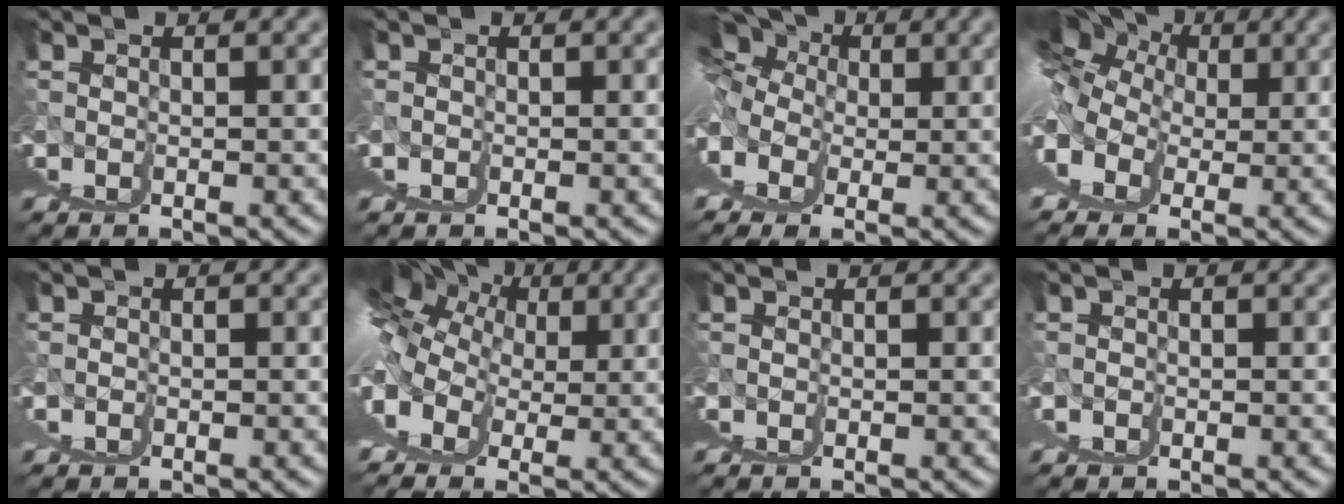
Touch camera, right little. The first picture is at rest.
{"total": 0.6, "force": [0.4, -0.3, -0.2], "torque": [0.007, 0.000, 0.007]}
{"total": 5.5, "force": [3.9, 1.3, 3.7], "torque": [-0.049, 0.026, 0.057]}
{"total": 6.2, "force": [4.3, 1.4, 4.3], "torque": [-0.067, 0.025, 0.068]}
{"total": 1.9, "force": [0.7, -1.4, -1.0], "torque": [0.022, 0.001, 0.013]}
{"total": 7.1, "force": [4.6, 1.9, 5.1], "torque": [-0.077, 0.032, 0.071]}
{"total": 0.0}
{"total": 1.6, "force": [0.7, -1.2, -0.9], "torque": [0.017, 0.001, 0.011]}